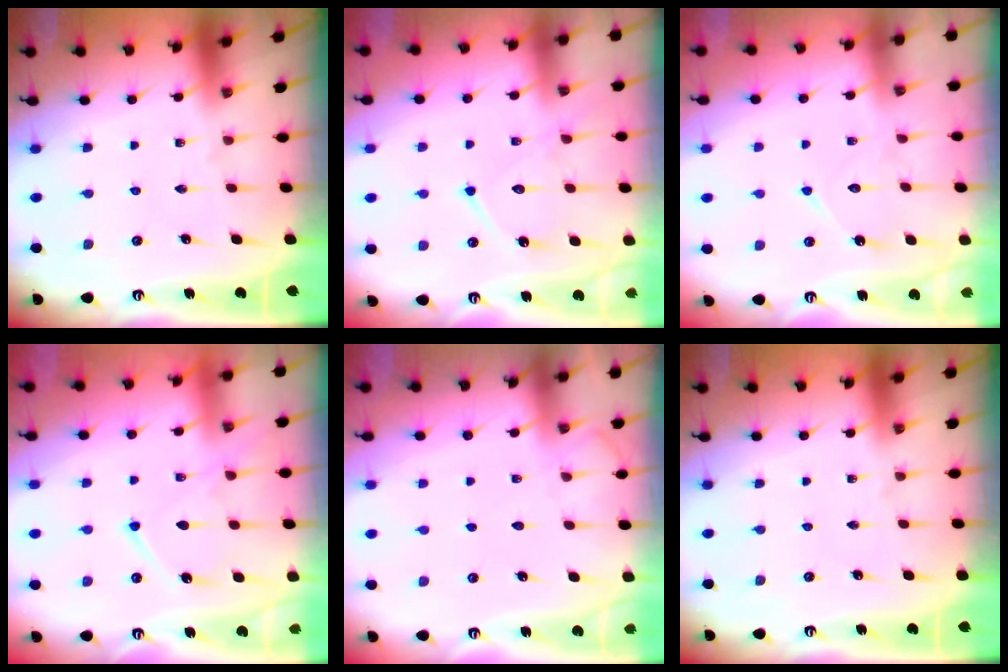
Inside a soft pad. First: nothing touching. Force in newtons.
{"total": 13.0, "press": 13.0, "slide": 1.2}
{"total": 8.5, "press": 8.4, "slide": 0.7}
{"total": 11.8, "press": 11.8, "slide": 1.2}
{"total": 5.9, "press": 5.9, "slide": 0.8}
{"total": 0.0}